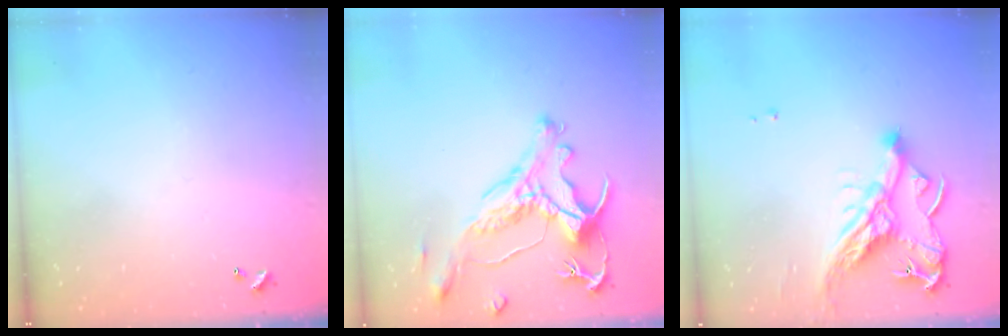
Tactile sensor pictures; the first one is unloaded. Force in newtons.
{"total": 1.9, "press": 1.4, "slide": 1.2}
{"total": 11.7, "press": 11.6, "slide": 1.6}